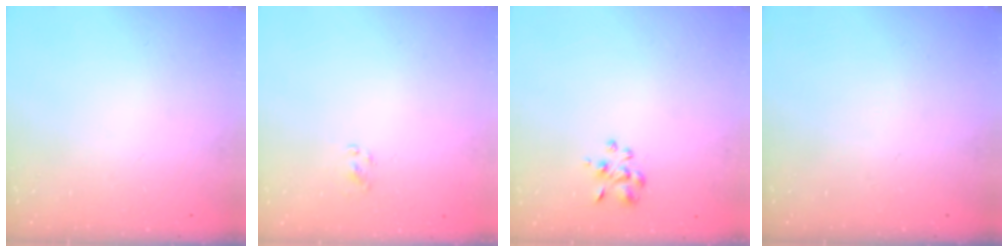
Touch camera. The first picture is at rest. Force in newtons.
{"total": 1.7, "press": 1.5, "slide": 0.9}
{"total": 3.5, "press": 3.3, "slide": 1.2}
{"total": 0.0}